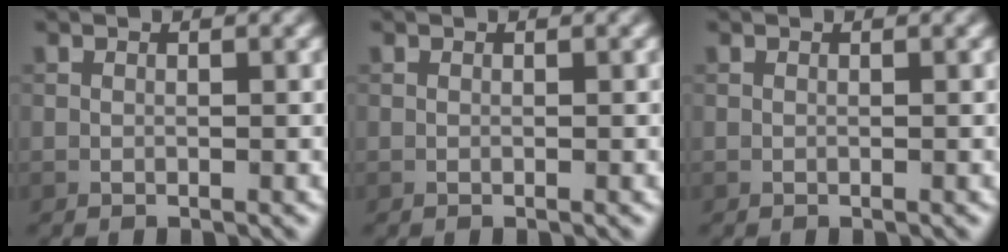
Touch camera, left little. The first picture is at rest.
{"total": 0.0}
{"total": 0.0}